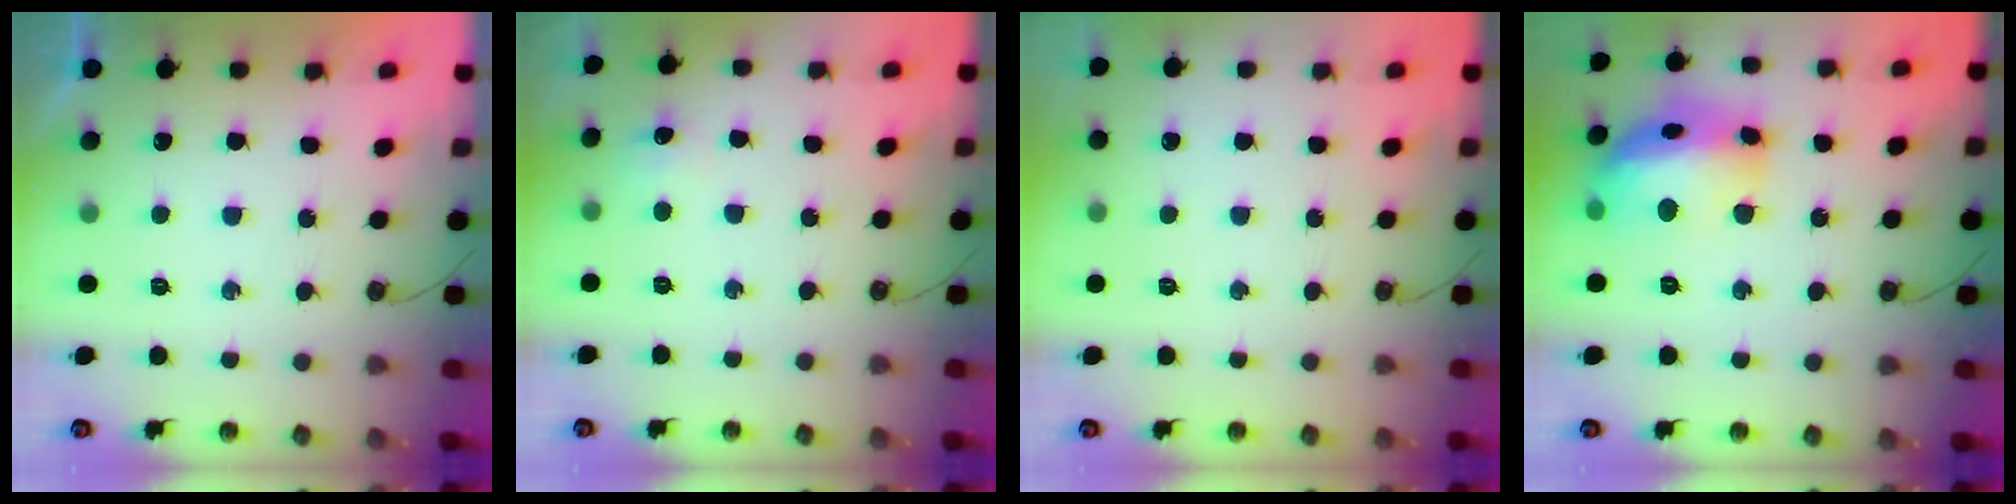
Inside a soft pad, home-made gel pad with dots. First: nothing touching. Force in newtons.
{"total": 5.1, "press": 5.1, "slide": 0.7}
{"total": 0.0}
{"total": 18.9, "press": 18.8, "slide": 1.6}